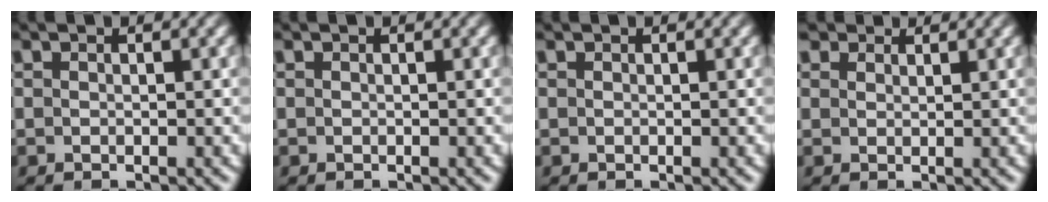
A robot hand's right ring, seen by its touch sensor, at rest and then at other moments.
{"total": 0.0}
{"total": 0.0}
{"total": 1.7, "force": [1.7, 0.0, 0.1], "torque": [0.011, -0.003, 0.035]}